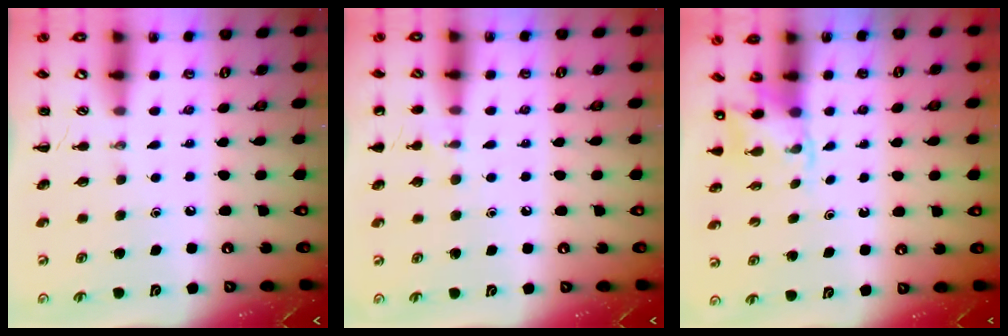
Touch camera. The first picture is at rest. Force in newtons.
{"total": 6.4, "press": 6.1, "slide": 1.7}
{"total": 2.5, "press": 2.3, "slide": 1.0}